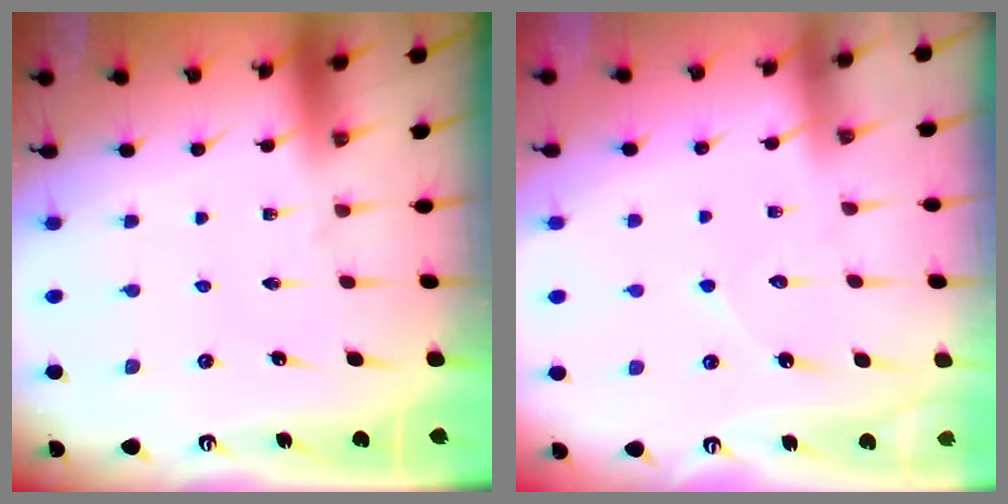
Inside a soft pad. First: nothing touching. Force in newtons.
{"total": 6.0, "press": 6.0, "slide": 0.4}